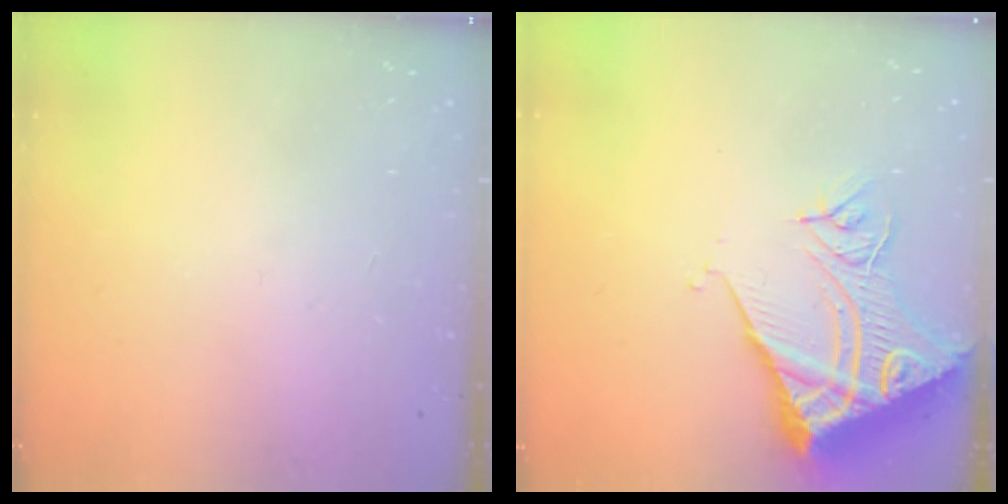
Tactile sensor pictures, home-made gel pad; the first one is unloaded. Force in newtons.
{"total": 13.1, "press": 13.0, "slide": 1.7}